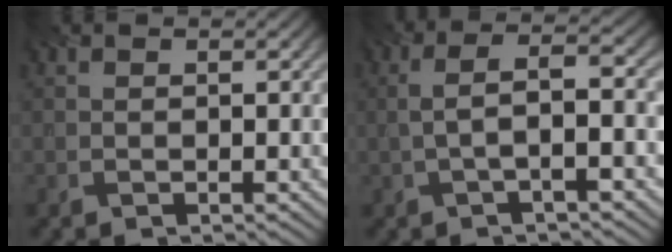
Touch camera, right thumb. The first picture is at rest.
{"total": 4.1, "force": [-0.8, 1.0, 3.9], "torque": [-0.079, 0.013, -0.021]}